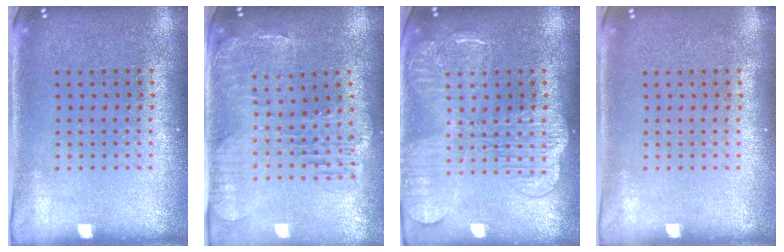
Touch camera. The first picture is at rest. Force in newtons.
{"total": 1.4, "press": 1.4, "slide": 0.4}
{"total": 3.9, "press": 3.9, "slide": 0.5}
{"total": 0.0}